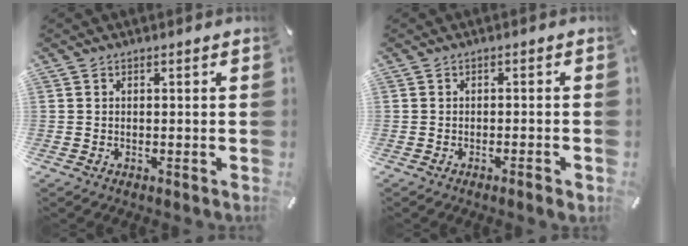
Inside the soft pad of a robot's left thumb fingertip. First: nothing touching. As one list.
[{"total": 2.3, "force": [-1.3, 0.5, 1.9], "torque": [-0.028, 0.003, -0.022]}]